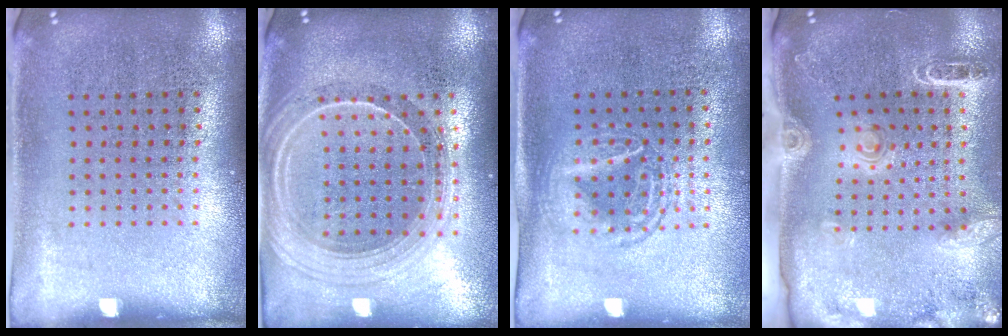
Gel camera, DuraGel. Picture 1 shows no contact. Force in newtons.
{"total": 2.4, "press": 2.0, "slide": 1.2}
{"total": 1.4, "press": 1.3, "slide": 0.6}
{"total": 2.0, "press": 1.8, "slide": 0.7}